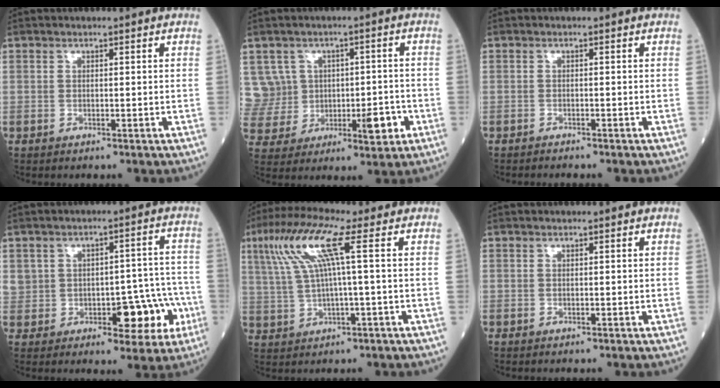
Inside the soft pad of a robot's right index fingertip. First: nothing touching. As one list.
[{"total": 8.8, "force": [0.7, 8.3, 2.8], "torque": [-0.035, 0.044, 0.038]}, {"total": 1.0, "force": [-1.0, 0.0, 0.3], "torque": [-0.006, 0.000, -0.012]}, {"total": 8.8, "force": [-1.4, 5.9, 6.3], "torque": [-0.058, 0.029, 0.001]}, {"total": 9.5, "force": [3.2, 0.0, 8.9], "torque": [-0.194, 0.025, 0.067]}, {"total": 0.0}]